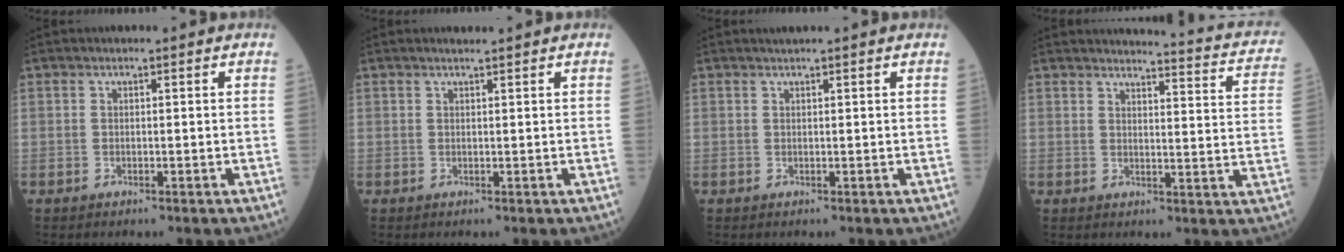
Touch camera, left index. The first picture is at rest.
{"total": 0.9, "force": [0.9, -0.2, 0.3], "torque": [-0.008, -0.001, 0.018]}
{"total": 1.1, "force": [1.0, -0.3, 0.5], "torque": [-0.009, 0.004, 0.021]}
{"total": 14.6, "force": [13.7, 1.6, 4.8], "torque": [-0.039, -0.055, 0.125]}